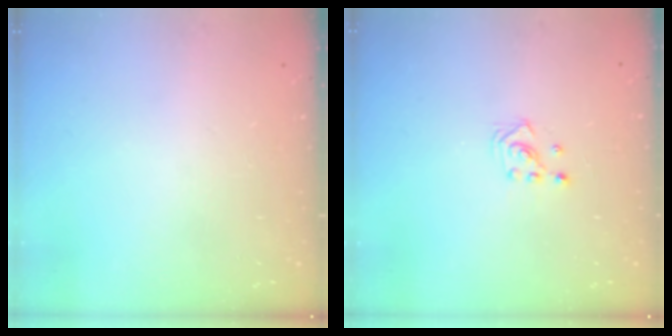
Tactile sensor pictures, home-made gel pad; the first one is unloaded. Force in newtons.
{"total": 2.6, "press": 2.6, "slide": 0.3}